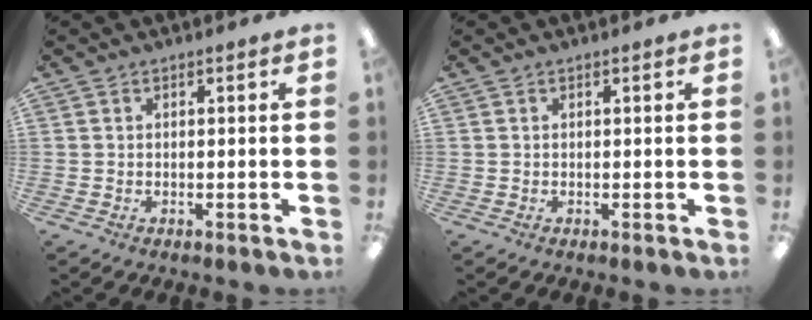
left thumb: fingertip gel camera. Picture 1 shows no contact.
{"total": 0.0}